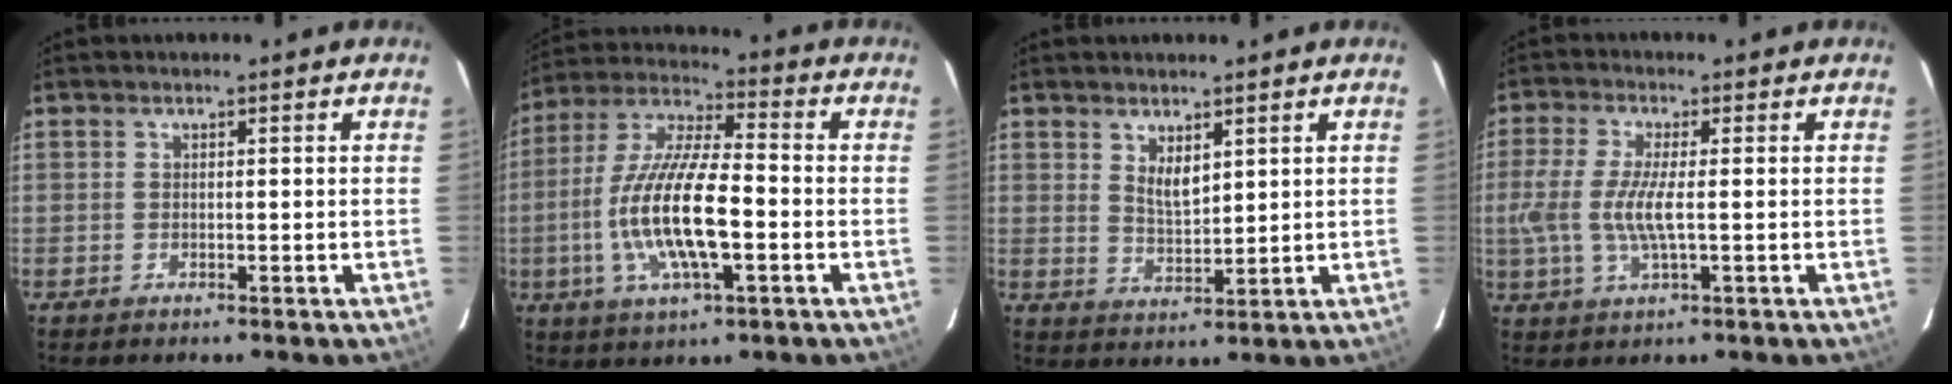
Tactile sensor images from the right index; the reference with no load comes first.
{"total": 16.2, "force": [-3.5, 4.5, 15.1], "torque": [-0.304, -0.006, -0.066]}
{"total": 4.3, "force": [2.4, 1.9, 3.0], "torque": [-0.049, -0.006, 0.046]}
{"total": 8.0, "force": [-0.6, 1.8, 7.7], "torque": [-0.166, -0.006, -0.012]}